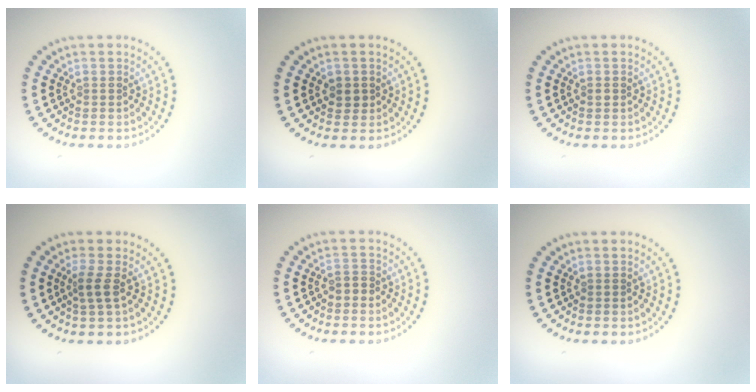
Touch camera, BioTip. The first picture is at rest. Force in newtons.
{"total": 1.4, "press": 1.3, "slide": 0.5}
{"total": 0.6, "press": 0.5, "slide": 0.2}
{"total": 1.6, "press": 1.3, "slide": 1.0}
{"total": 0.9, "press": 0.9, "slide": 0.3}
{"total": 0.0}